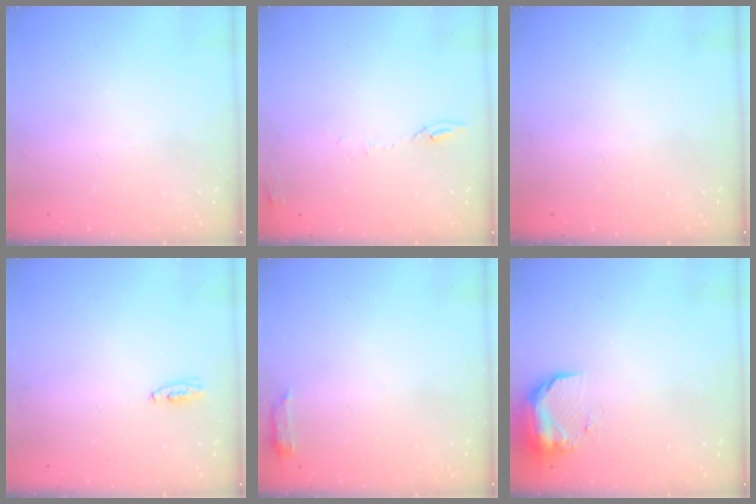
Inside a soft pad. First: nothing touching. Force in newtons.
{"total": 5.2, "press": 5.1, "slide": 0.7}
{"total": 0.0}
{"total": 3.1, "press": 2.8, "slide": 1.3}
{"total": 5.1, "press": 5.0, "slide": 0.9}
{"total": 9.9, "press": 9.4, "slide": 3.1}